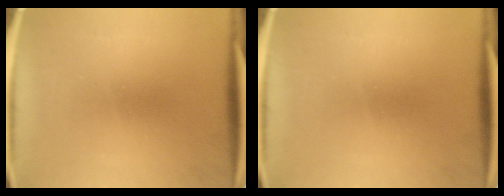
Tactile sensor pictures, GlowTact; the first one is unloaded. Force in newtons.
{"total": 0.0}